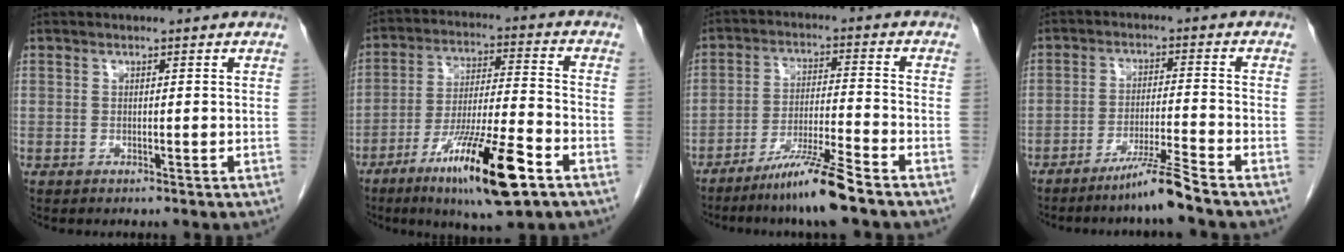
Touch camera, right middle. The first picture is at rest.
{"total": 16.0, "force": [-8.6, 1.5, 13.4], "torque": [-0.238, -0.028, -0.143]}
{"total": 8.6, "force": [-6.5, -0.9, 5.6], "torque": [-0.101, -0.030, -0.122]}
{"total": 6.1, "force": [-4.8, -1.6, 3.4], "torque": [-0.057, -0.023, -0.095]}